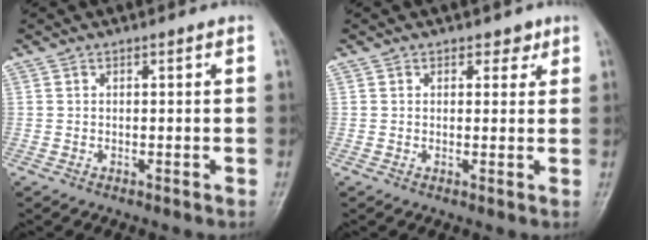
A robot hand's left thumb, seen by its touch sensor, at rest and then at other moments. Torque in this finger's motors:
{"motor_torque": [-0.32, 0.13, -0.50, -0.09, -0.03]}